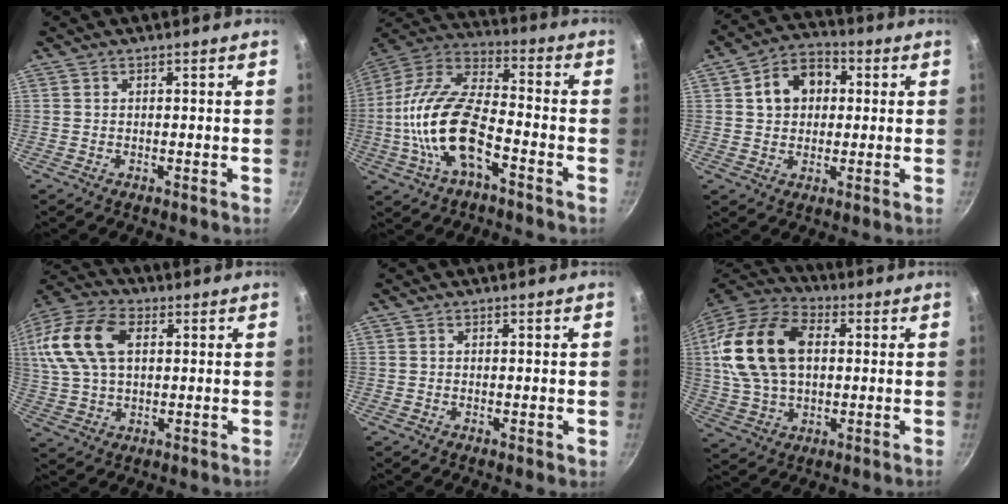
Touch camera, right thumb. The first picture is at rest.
{"total": 18.4, "force": [-5.6, 8.3, 15.4], "torque": [-0.293, 0.040, -0.123]}
{"total": 10.1, "force": [2.1, 7.8, 6.1], "torque": [-0.066, 0.018, 0.022]}
{"total": 17.9, "force": [4.5, 11.3, 13.2], "torque": [-0.270, 0.018, 0.074]}
{"total": 0.7, "force": [0.1, 0.2, 0.7], "torque": [-0.008, -0.002, -0.001]}
{"total": 20.8, "force": [3.3, 13.7, 15.3], "torque": [-0.279, 0.023, 0.053]}